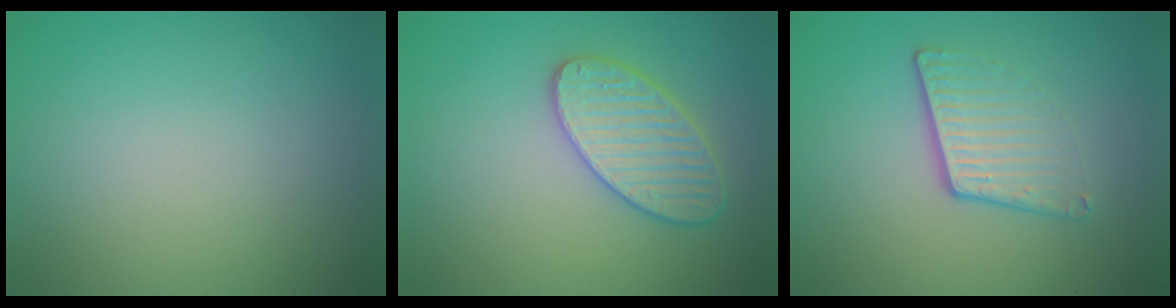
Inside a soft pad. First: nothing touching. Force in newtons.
{"total": 3.9, "press": 3.8, "slide": 0.8}
{"total": 3.9, "press": 2.6, "slide": 2.9}